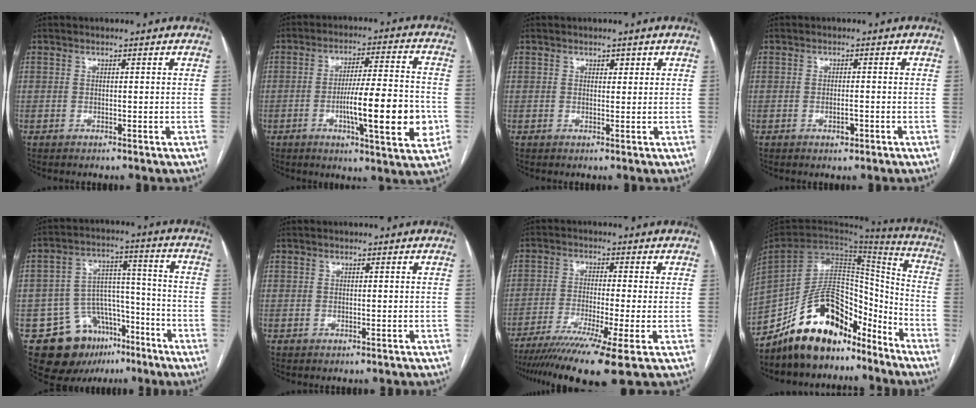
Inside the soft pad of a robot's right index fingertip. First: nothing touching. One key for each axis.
{"total": 14.6, "fx": -3.3, "fy": 1.7, "fz": 14.1, "tx": -0.217, "ty": -0.003, "tz": -0.050}
{"total": 1.2, "fx": 0.7, "fy": 0.7, "fz": 0.7, "tx": -0.008, "ty": 0.000, "tz": 0.008}
{"total": 1.8, "fx": -0.7, "fy": 0.6, "fz": 1.5, "tx": -0.026, "ty": 0.000, "tz": -0.009}
{"total": 13.8, "fx": -8.2, "fy": 9.7, "fz": 5.4, "tx": -0.079, "ty": 0.059, "tz": -0.117}
{"total": 0.7, "fx": -0.5, "fy": 0.5, "fz": 0.0, "tx": 0.002, "ty": 0.004, "tz": -0.006}
{"total": 12.5, "fx": -8.6, "fy": -1.4, "fz": 9.0, "tx": -0.154, "ty": -0.034, "tz": -0.139}
{"total": 17.5, "fx": -13.8, "fy": 7.4, "fz": 7.8, "tx": -0.137, "ty": 0.054, "tz": -0.235}